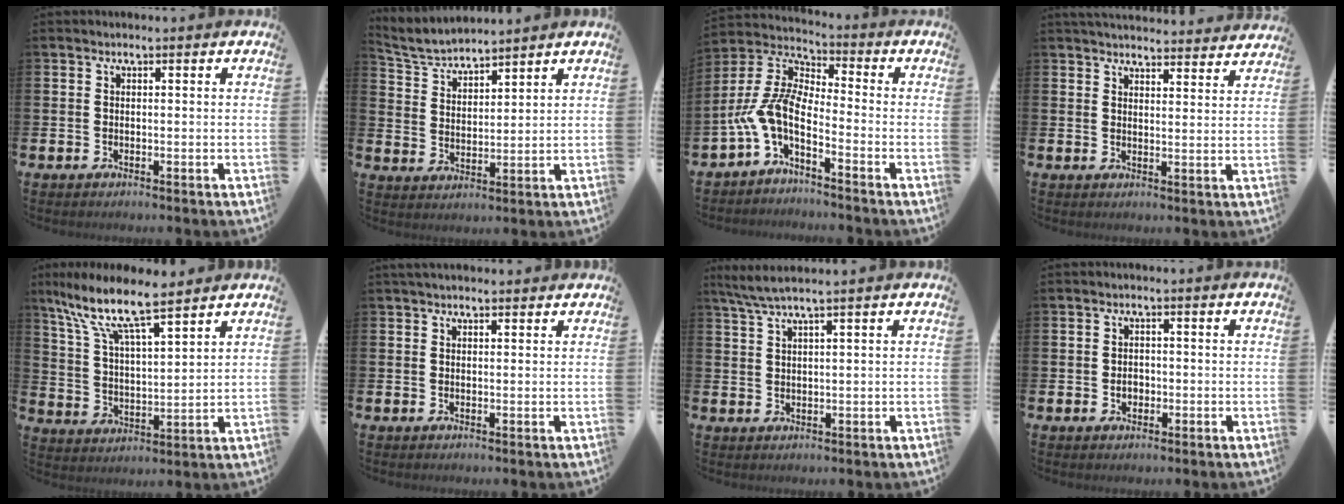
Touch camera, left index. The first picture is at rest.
{"total": 4.7, "force": [4.7, 0.4, 0.4], "torque": [-0.033, -0.026, 0.083]}
{"total": 6.8, "force": [-2.9, 3.1, 5.3], "torque": [-0.140, -0.018, -0.063]}
{"total": 4.4, "force": [4.4, 0.4, 0.2], "torque": [-0.003, -0.029, 0.079]}
{"total": 9.7, "force": [8.0, 2.2, 5.0], "torque": [-0.133, -0.038, 0.139]}
{"total": 1.7, "force": [1.5, 0.5, 0.5], "torque": [-0.003, 0.001, 0.026]}
{"total": 3.4, "force": [2.8, -0.5, 1.8], "torque": [-0.047, -0.004, 0.051]}
{"total": 1.8, "force": [-0.3, 1.4, 1.0], "torque": [-0.006, 0.001, -0.011]}